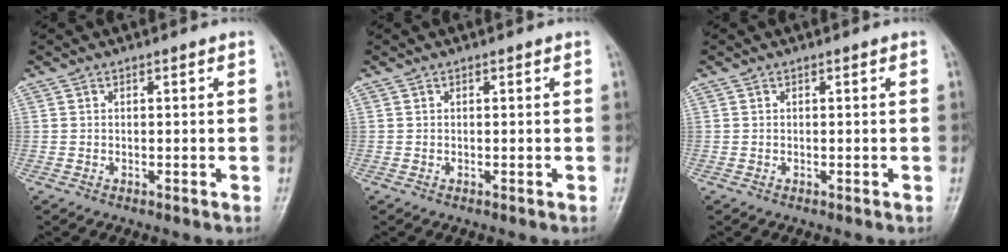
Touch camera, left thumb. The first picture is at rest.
{"total": 0.0}
{"total": 0.0}